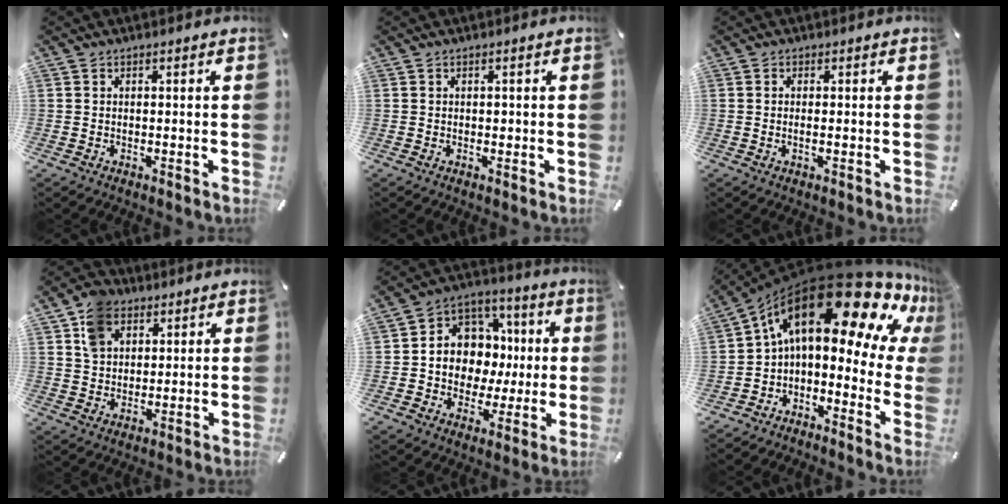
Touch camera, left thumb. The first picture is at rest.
{"total": 0.6, "force": [0.0, 0.6, 0.3], "torque": [-0.006, 0.002, 0.000]}
{"total": 1.3, "force": [-0.1, 0.4, 1.3], "torque": [-0.023, -0.001, -0.002]}
{"total": 8.4, "force": [4.3, 6.4, 3.3], "torque": [-0.060, 0.000, 0.081]}
{"total": 11.4, "force": [-0.7, 10.7, 3.7], "torque": [-0.055, 0.000, -0.001]}
{"total": 23.9, "force": [11.1, 10.7, 18.3], "torque": [-0.308, -0.090, 0.186]}